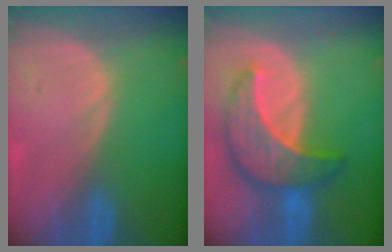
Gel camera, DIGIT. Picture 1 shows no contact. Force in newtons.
{"total": 9.1, "press": 9.1, "slide": 0.7}